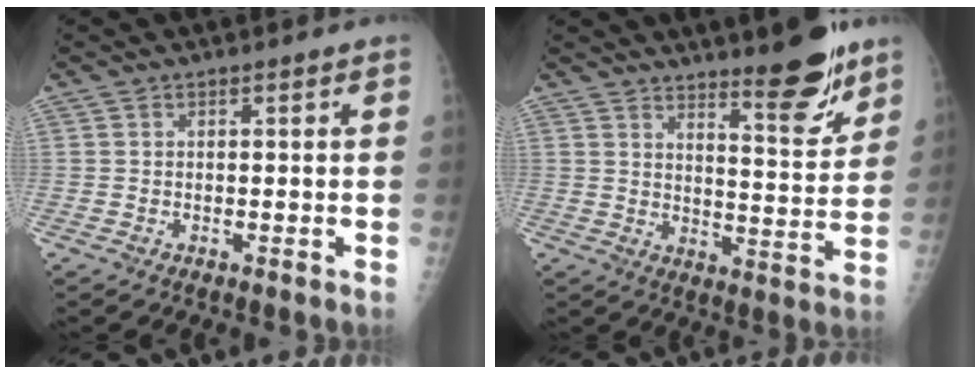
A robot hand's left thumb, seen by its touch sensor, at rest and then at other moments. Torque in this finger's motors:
{"motor_torque": [0.21, 0.28, -0.12, -0.11, 0.08]}